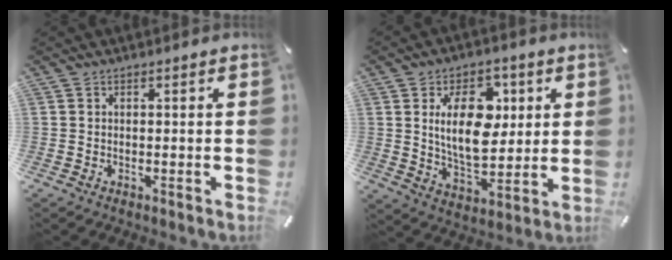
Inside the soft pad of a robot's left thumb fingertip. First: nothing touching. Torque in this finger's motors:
{"motor_torque": [0.64, 0.55, 0.87, 0.20, 0.34]}